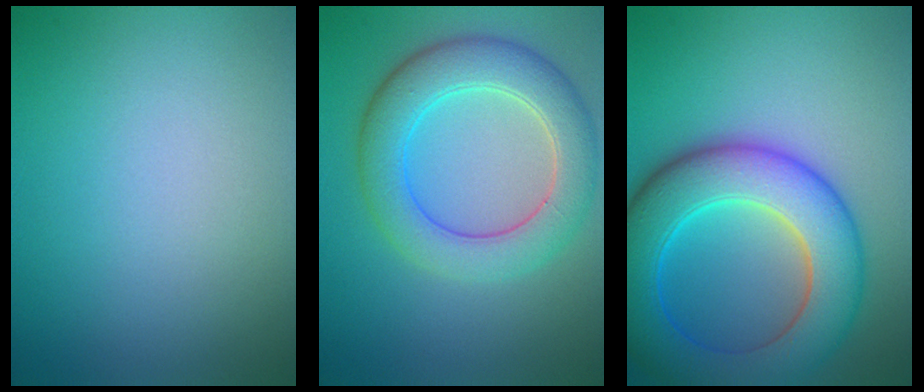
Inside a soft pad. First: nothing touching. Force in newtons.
{"total": 6.1, "press": 6.1, "slide": 0.3}
{"total": 10.2, "press": 10.2, "slide": 0.2}